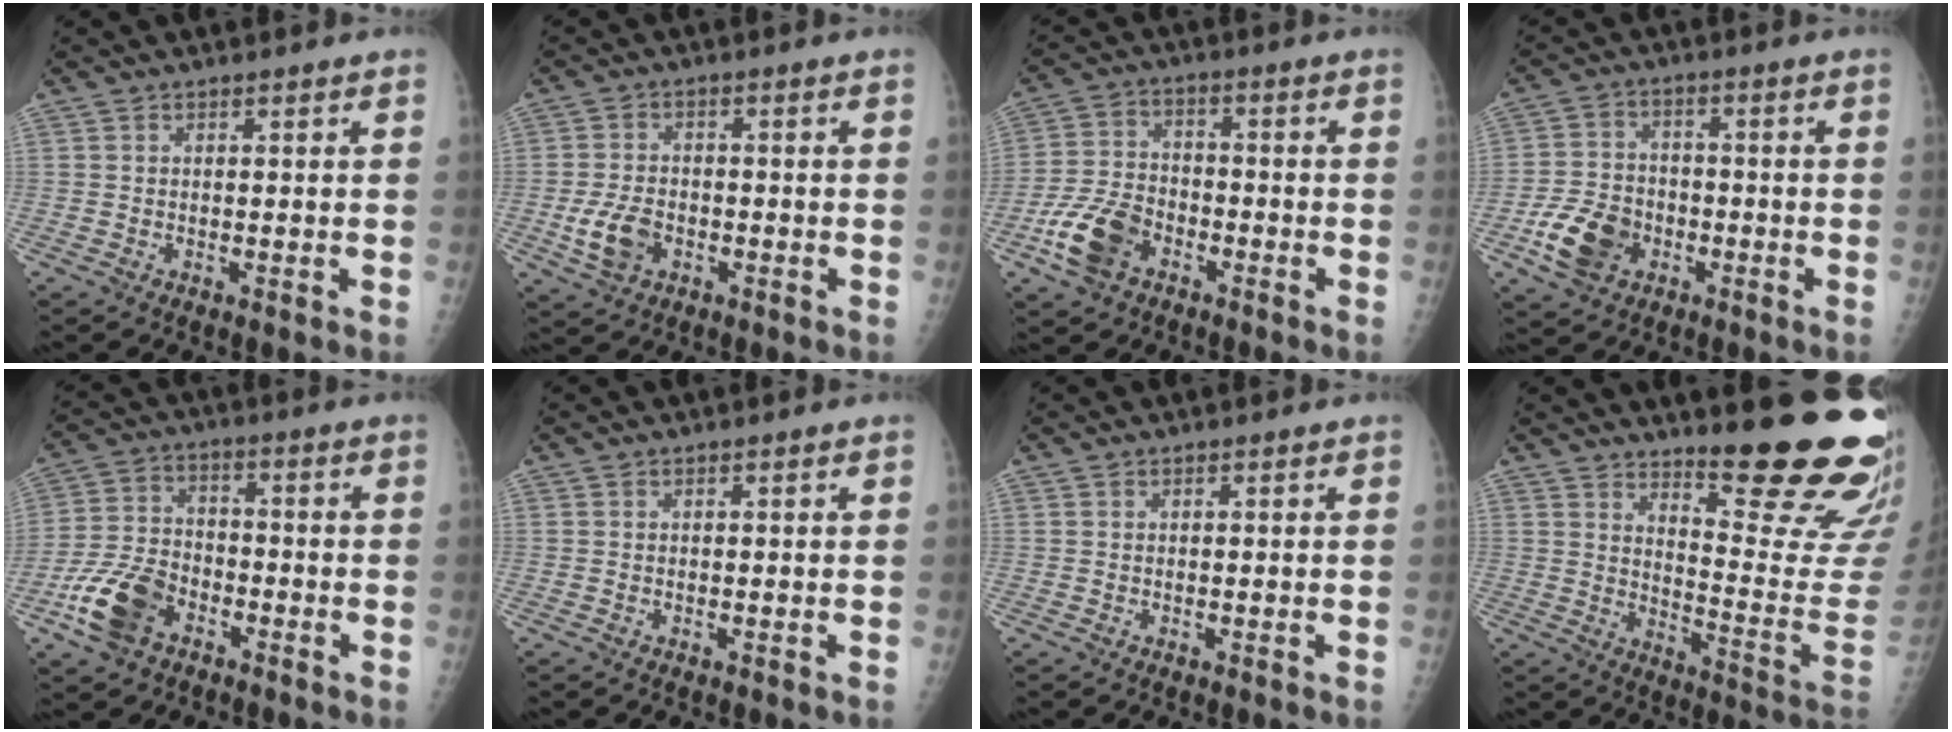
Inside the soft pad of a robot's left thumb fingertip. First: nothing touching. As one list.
[{"total": 6.3, "force": [-2.1, 4.3, 4.2], "torque": [-0.078, 0.008, -0.036]}, {"total": 10.0, "force": [-4.9, 6.5, 5.8], "torque": [-0.111, 0.022, -0.093]}, {"total": 9.7, "force": [-3.9, 7.2, 5.2], "torque": [-0.082, 0.016, -0.070]}, {"total": 11.1, "force": [-5.6, 7.1, 6.5], "torque": [-0.123, 0.026, -0.108]}, {"total": 0.0}, {"total": 0.0}, {"total": 20.4, "force": [15.6, 3.5, 12.8], "torque": [-0.142, -0.151, 0.212]}]